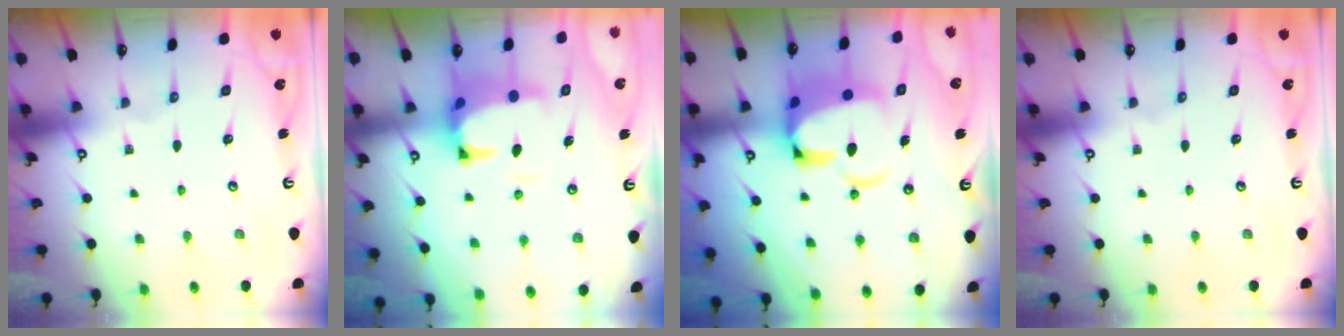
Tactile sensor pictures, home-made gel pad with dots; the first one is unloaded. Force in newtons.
{"total": 2.6, "press": 2.4, "slide": 1.1}
{"total": 9.4, "press": 9.3, "slide": 1.6}
{"total": 0.0}